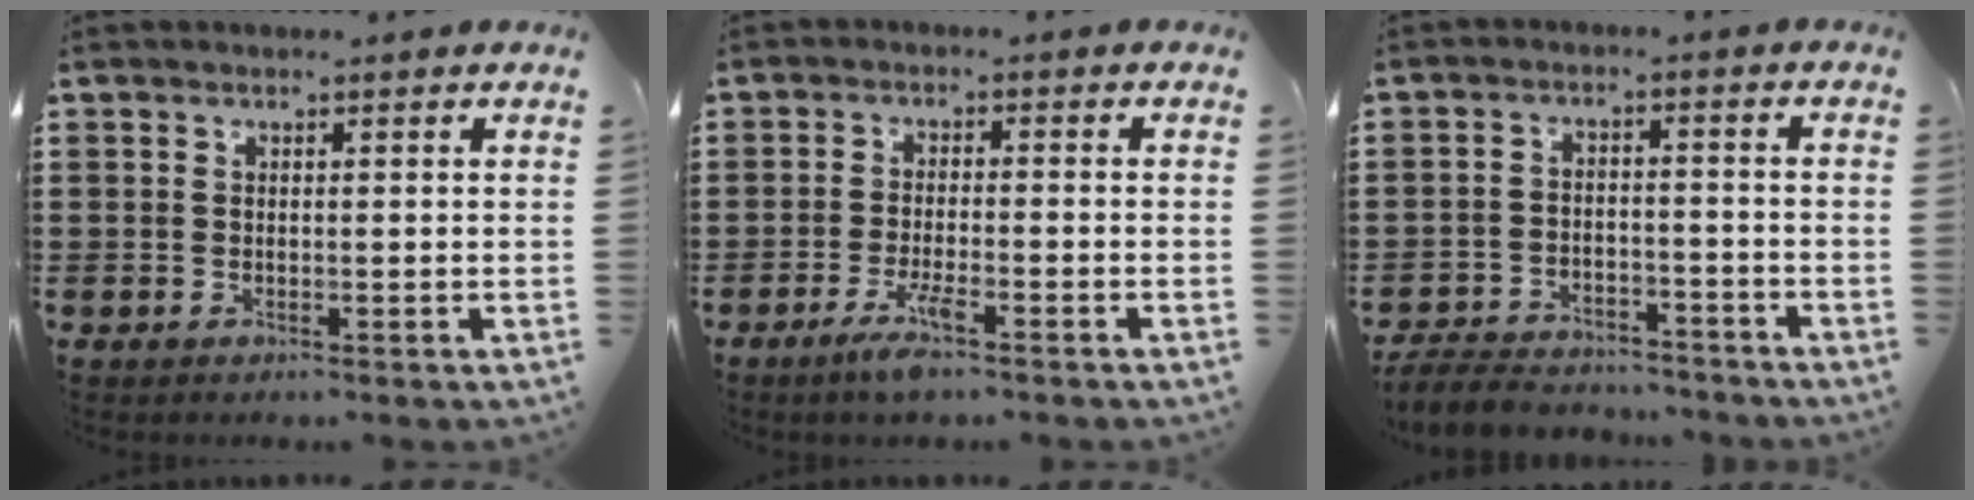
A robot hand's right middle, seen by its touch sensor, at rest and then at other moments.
{"total": 4.1, "force": [-2.5, 0.4, 3.2], "torque": [-0.066, -0.006, -0.046]}
{"total": 5.3, "force": [-5.1, 1.1, 0.8], "torque": [-0.023, 0.006, -0.105]}